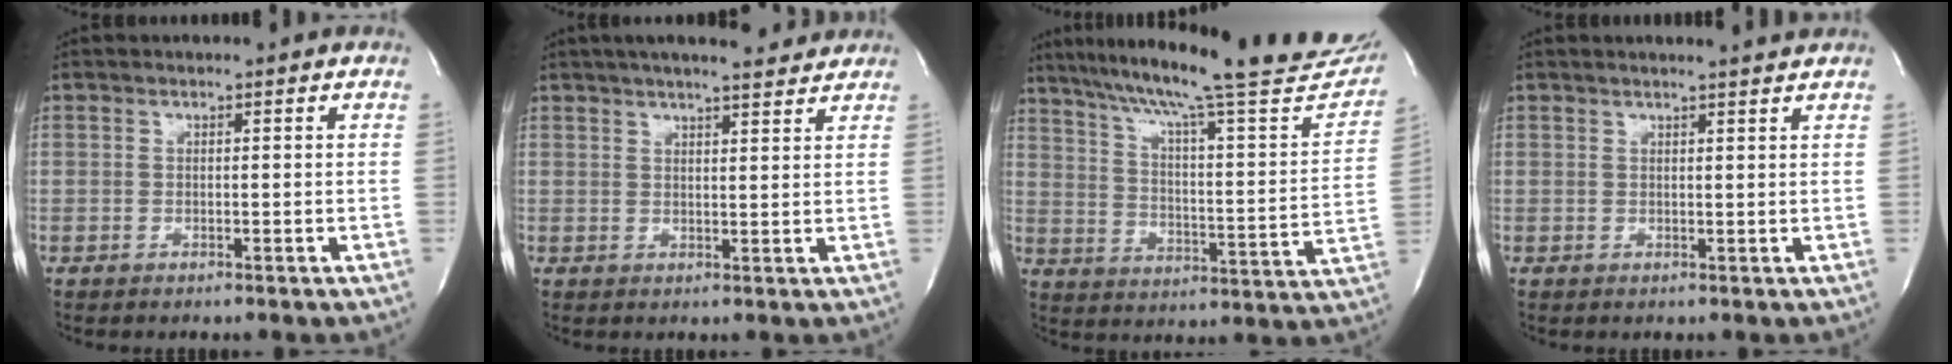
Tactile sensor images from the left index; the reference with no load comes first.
{"total": 9.9, "force": [8.6, 1.7, 4.7], "torque": [-0.071, 0.013, 0.110]}
{"total": 30.0, "force": [25.6, 2.7, 15.4], "torque": [-0.249, -0.053, 0.336]}
{"total": 3.6, "force": [3.3, -0.6, 1.2], "torque": [-0.021, 0.001, 0.036]}